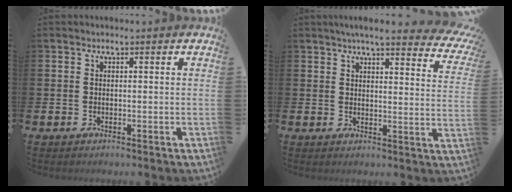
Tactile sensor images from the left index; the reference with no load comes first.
{"total": 5.2, "force": [4.6, 0.5, 2.4], "torque": [-0.046, -0.030, 0.073]}